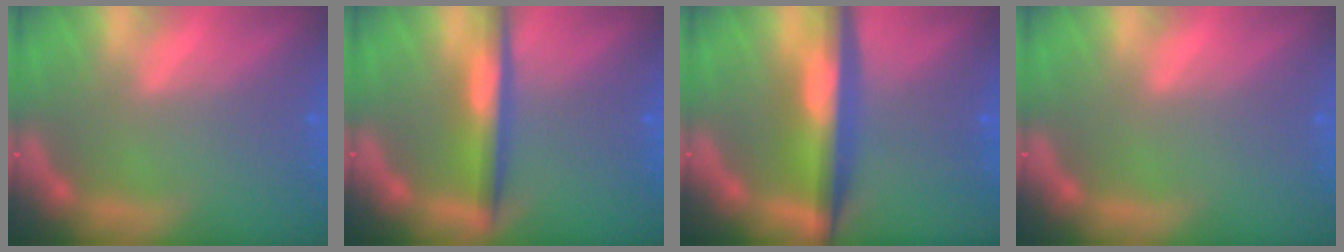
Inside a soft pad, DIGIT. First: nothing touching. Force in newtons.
{"total": 4.5}
{"total": 7.1}
{"total": 0.0}